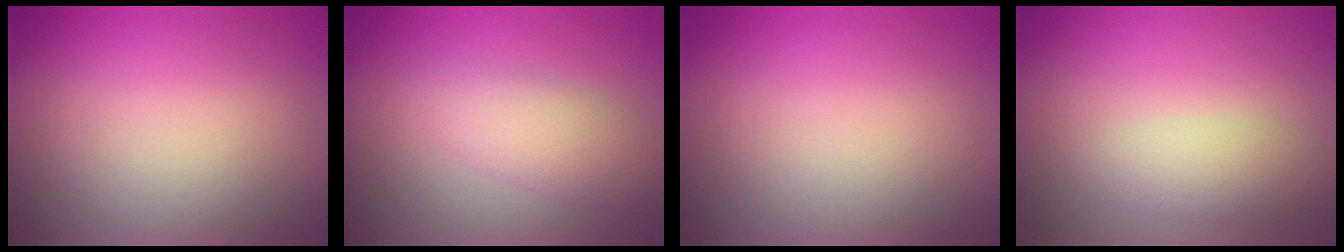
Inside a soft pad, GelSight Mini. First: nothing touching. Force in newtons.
{"total": 3.3, "press": 3.3, "slide": 0.0}
{"total": 0.0}
{"total": 2.1, "press": 2.1, "slide": 0.1}